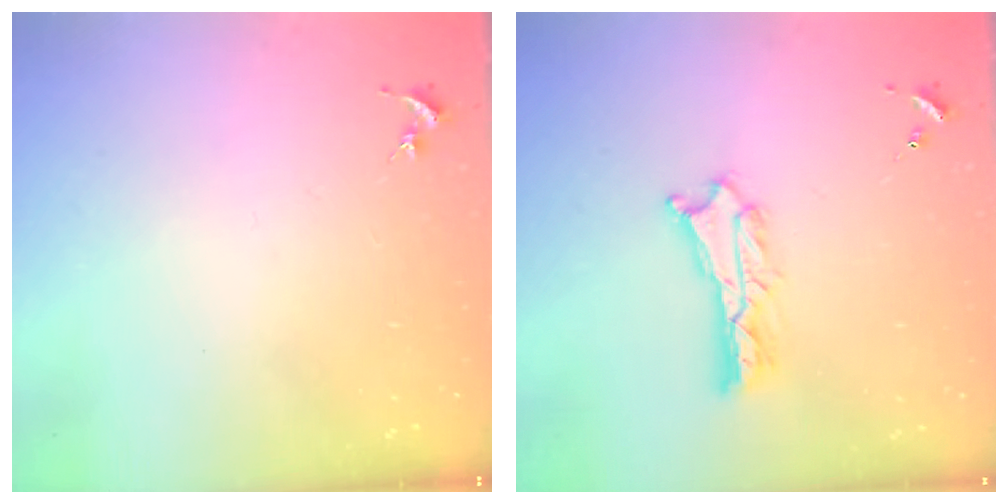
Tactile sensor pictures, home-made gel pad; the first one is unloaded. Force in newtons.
{"total": 2.4, "press": 2.4, "slide": 0.2}